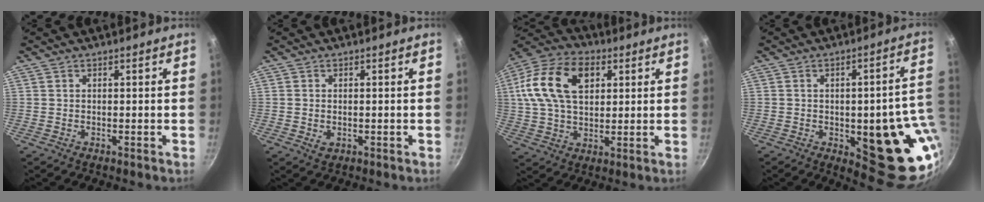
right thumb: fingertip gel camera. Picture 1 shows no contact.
{"total": 2.0, "force": [-0.2, 1.4, 1.4], "torque": [-0.022, -0.003, -0.002]}
{"total": 17.9, "force": [4.8, 11.4, 12.8], "torque": [-0.228, 0.014, 0.074]}
{"total": 20.2, "force": [-2.8, 8.0, 18.4], "torque": [-0.154, -0.002, -0.029]}